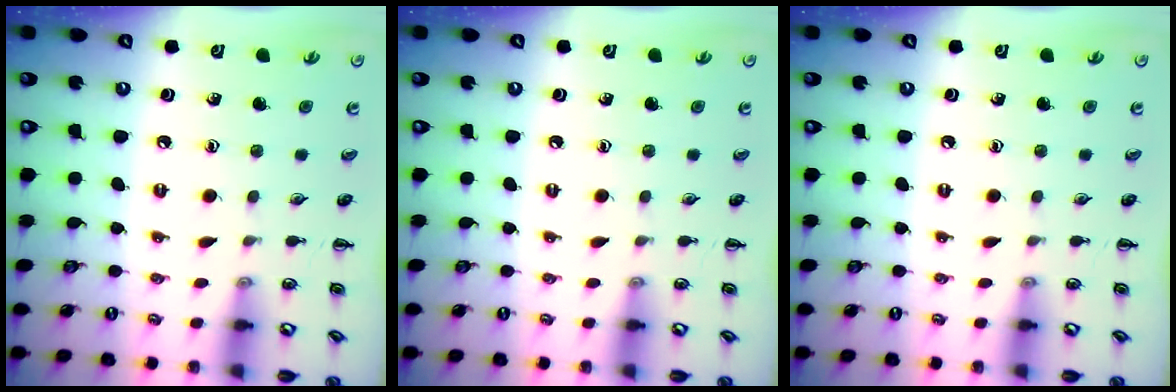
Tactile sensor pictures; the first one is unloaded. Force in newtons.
{"total": 0.0}
{"total": 0.0}